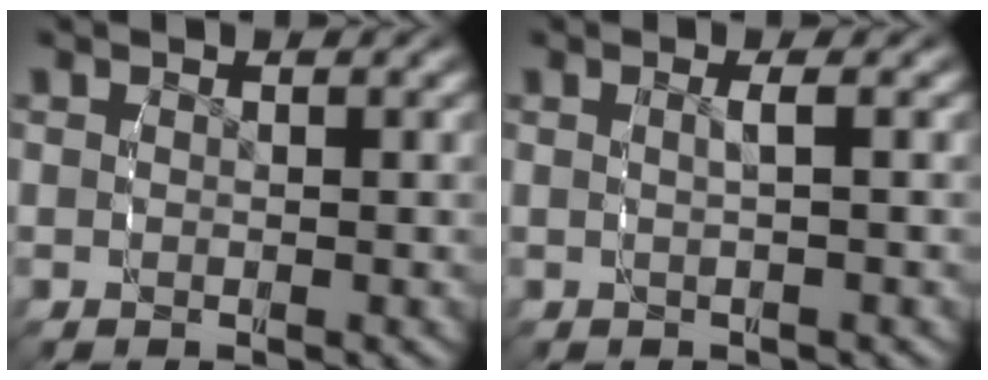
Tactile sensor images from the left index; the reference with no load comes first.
{"total": 1.1, "force": [0.1, 0.1, 1.1], "torque": [-0.022, 0.000, 0.000]}